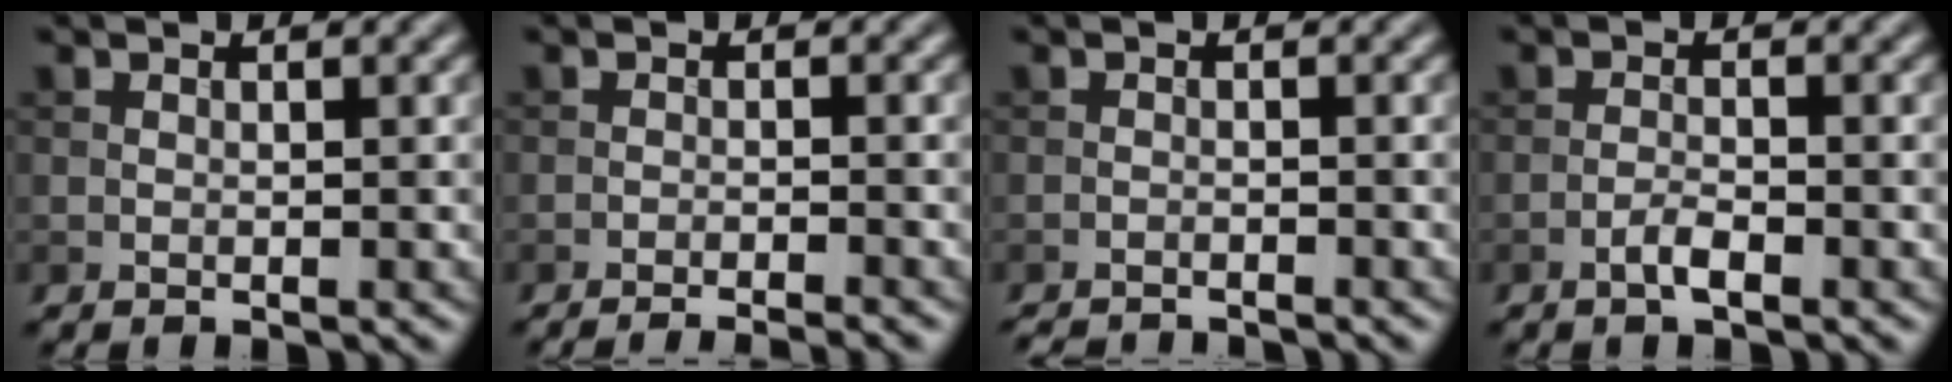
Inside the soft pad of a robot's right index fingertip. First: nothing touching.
{"total": 3.5, "force": [-3.0, 0.5, 1.8], "torque": [-0.023, -0.001, -0.050]}
{"total": 3.1, "force": [-3.0, 0.2, 0.6], "torque": [-0.016, -0.011, -0.049]}
{"total": 1.6, "force": [-1.0, 0.3, 1.2], "torque": [-0.023, 0.004, -0.022]}